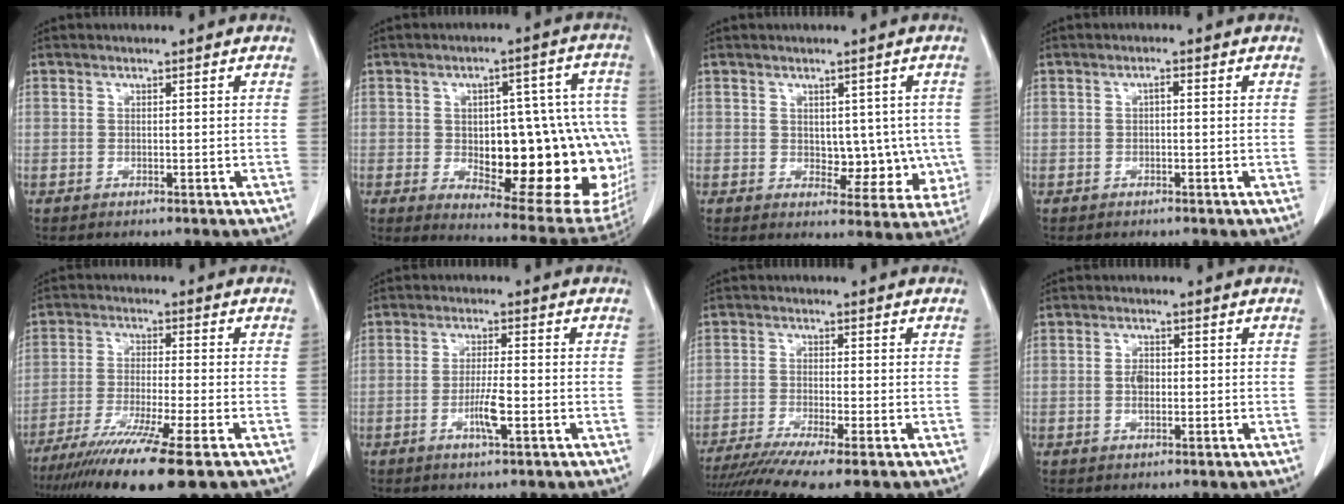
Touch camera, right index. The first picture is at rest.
{"total": 25.3, "force": [-3.7, 9.5, 23.1], "torque": [-0.219, 0.025, -0.019]}
{"total": 7.0, "force": [0.0, 4.4, 5.4], "torque": [-0.043, 0.005, 0.012]}
{"total": 0.9, "force": [0.0, 0.3, 0.8], "torque": [-0.015, 0.003, -0.001]}
{"total": 13.9, "force": [-9.7, -0.4, 10.0], "torque": [-0.180, -0.044, -0.160]}
{"total": 2.9, "force": [-1.0, 0.0, 2.7], "torque": [-0.053, -0.003, -0.020]}
{"total": 10.6, "force": [-8.4, -0.5, 6.4], "torque": [-0.096, -0.019, -0.132]}
{"total": 2.3, "force": [-0.2, 1.2, 1.9], "torque": [-0.036, 0.003, -0.003]}